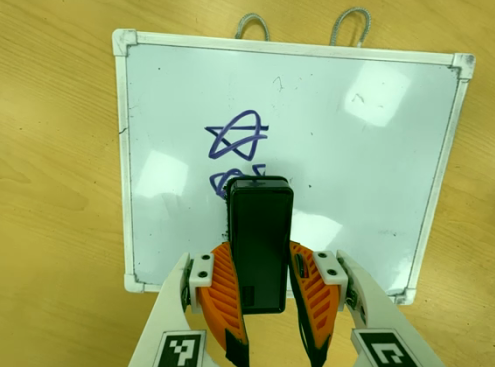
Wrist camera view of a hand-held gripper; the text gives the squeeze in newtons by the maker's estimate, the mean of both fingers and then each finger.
{"total": 7.9, "left": 5.6, "right": 10.1}